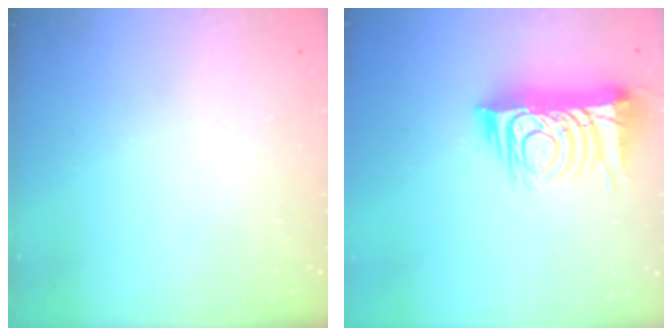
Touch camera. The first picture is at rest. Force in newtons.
{"total": 13.7, "press": 13.6, "slide": 1.8}